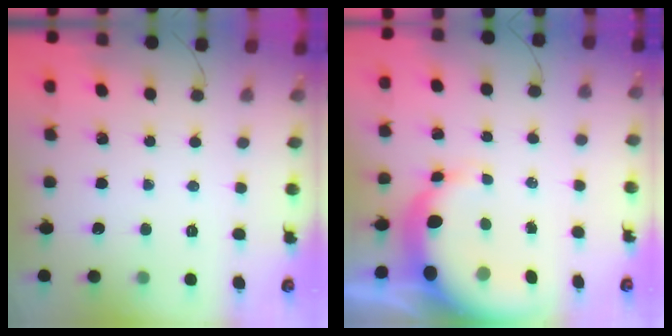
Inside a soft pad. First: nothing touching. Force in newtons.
{"total": 8.1, "press": 7.8, "slide": 2.0}